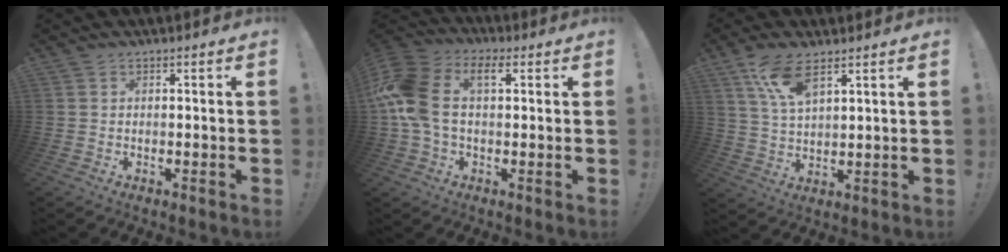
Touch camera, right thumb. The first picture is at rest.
{"total": 13.2, "force": [1.9, 8.3, 10.2], "torque": [-0.225, 0.009, 0.033]}
{"total": 9.1, "force": [6.1, 3.5, 5.7], "torque": [-0.108, -0.022, 0.114]}